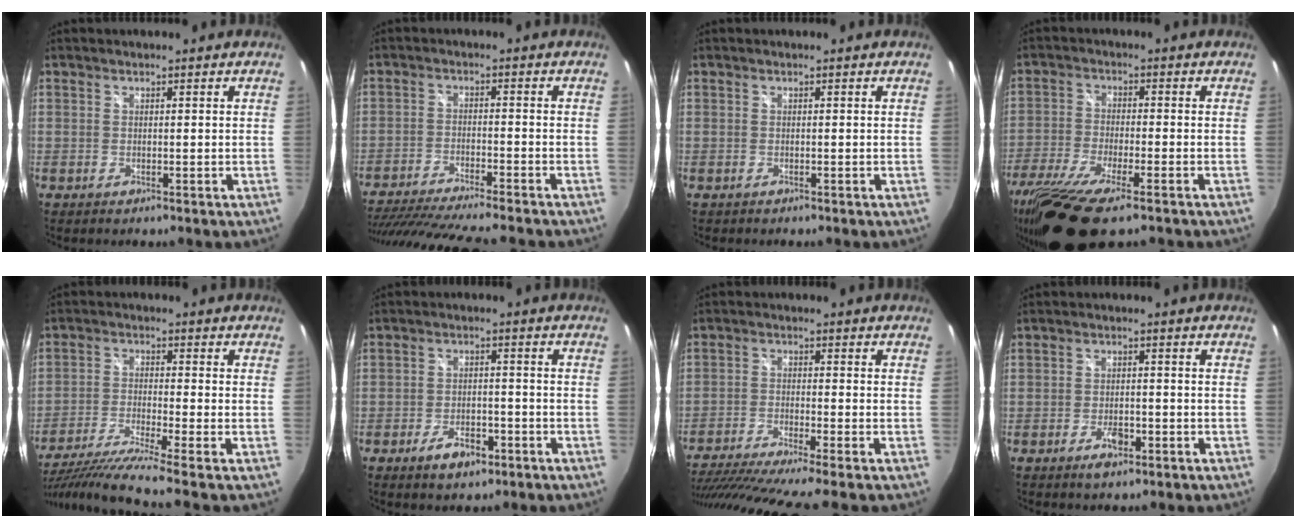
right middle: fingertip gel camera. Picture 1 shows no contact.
{"total": 18.5, "force": [-16.0, 1.6, 9.1], "torque": [-0.181, -0.037, -0.253]}
{"total": 0.0}
{"total": 16.2, "force": [-11.5, 3.2, 10.9], "torque": [-0.238, -0.058, -0.211]}
{"total": 11.6, "force": [-9.4, -2.0, 6.5], "torque": [-0.138, -0.035, -0.173]}
{"total": 5.5, "force": [-3.3, 2.7, 3.4], "torque": [-0.072, 0.000, -0.048]}
{"total": 14.1, "force": [-11.8, -1.1, 7.7], "torque": [-0.159, -0.056, -0.196]}
{"total": 3.5, "force": [-2.1, 1.7, 2.3], "torque": [-0.048, -0.004, -0.034]}